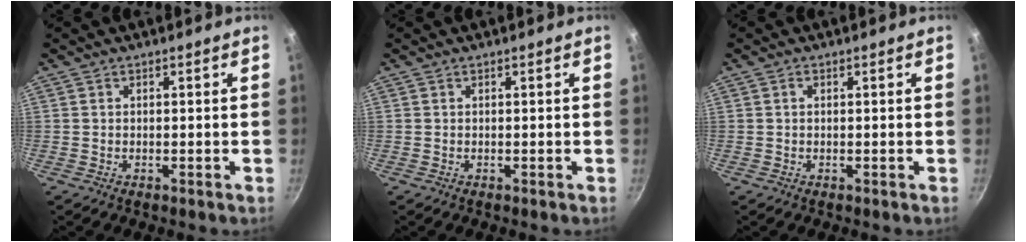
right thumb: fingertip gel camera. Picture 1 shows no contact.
{"total": 0.0}
{"total": 0.6, "force": [0.1, 0.5, 0.4], "torque": [-0.007, 0.004, 0.002]}